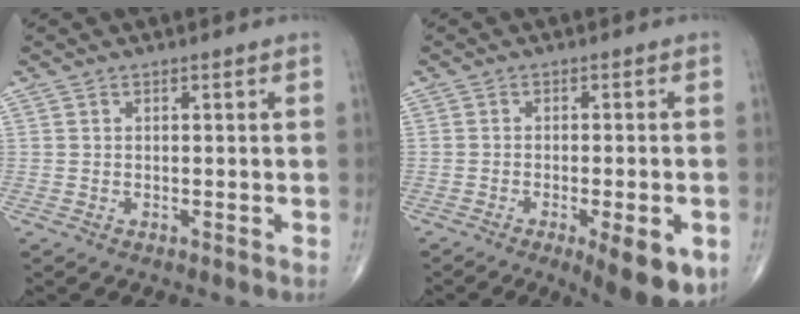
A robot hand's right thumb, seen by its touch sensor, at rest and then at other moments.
{"total": 12.3, "force": [-5.4, 3.1, 10.6], "torque": [-0.122, -0.005, -0.069]}